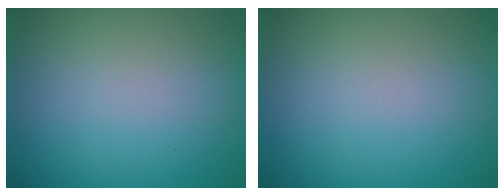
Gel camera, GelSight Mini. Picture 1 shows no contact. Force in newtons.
{"total": 0.0}